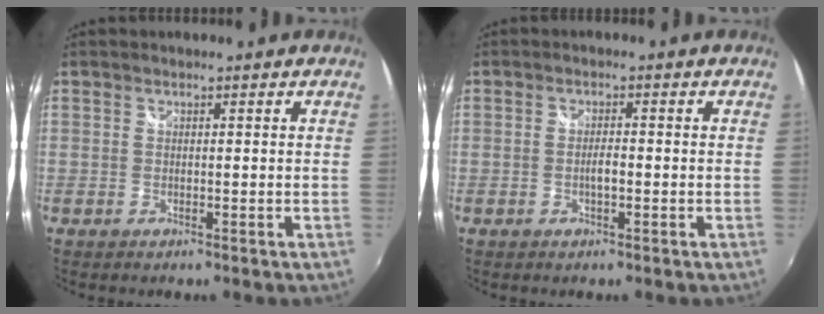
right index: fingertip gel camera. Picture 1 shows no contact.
{"total": 1.7, "force": [-0.6, 0.5, 1.6], "torque": [-0.030, 0.000, -0.011]}